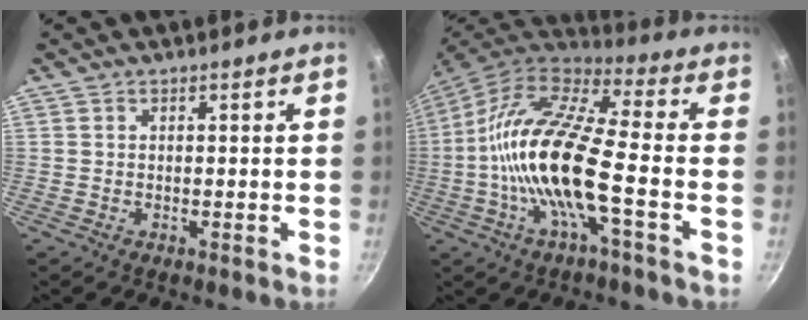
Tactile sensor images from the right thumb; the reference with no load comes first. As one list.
[{"total": 18.4, "force": [-3.4, 5.1, 17.3], "torque": [-0.333, 0.039, -0.085]}]